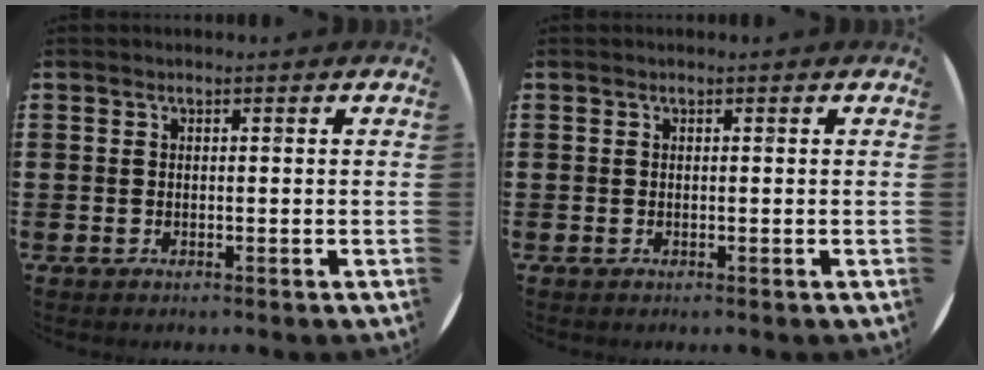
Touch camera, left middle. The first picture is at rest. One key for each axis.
{"total": 0.0}